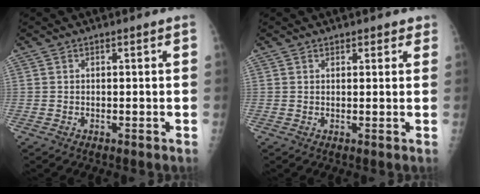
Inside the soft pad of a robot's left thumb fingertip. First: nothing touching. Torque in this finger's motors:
{"motor_torque": [-0.17, 0.17, 0.00, 0.17, -0.03]}